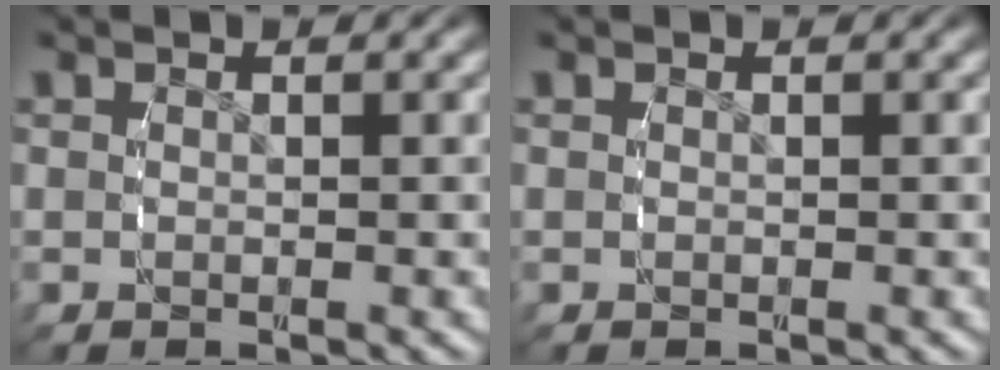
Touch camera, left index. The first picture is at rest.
{"total": 0.0}